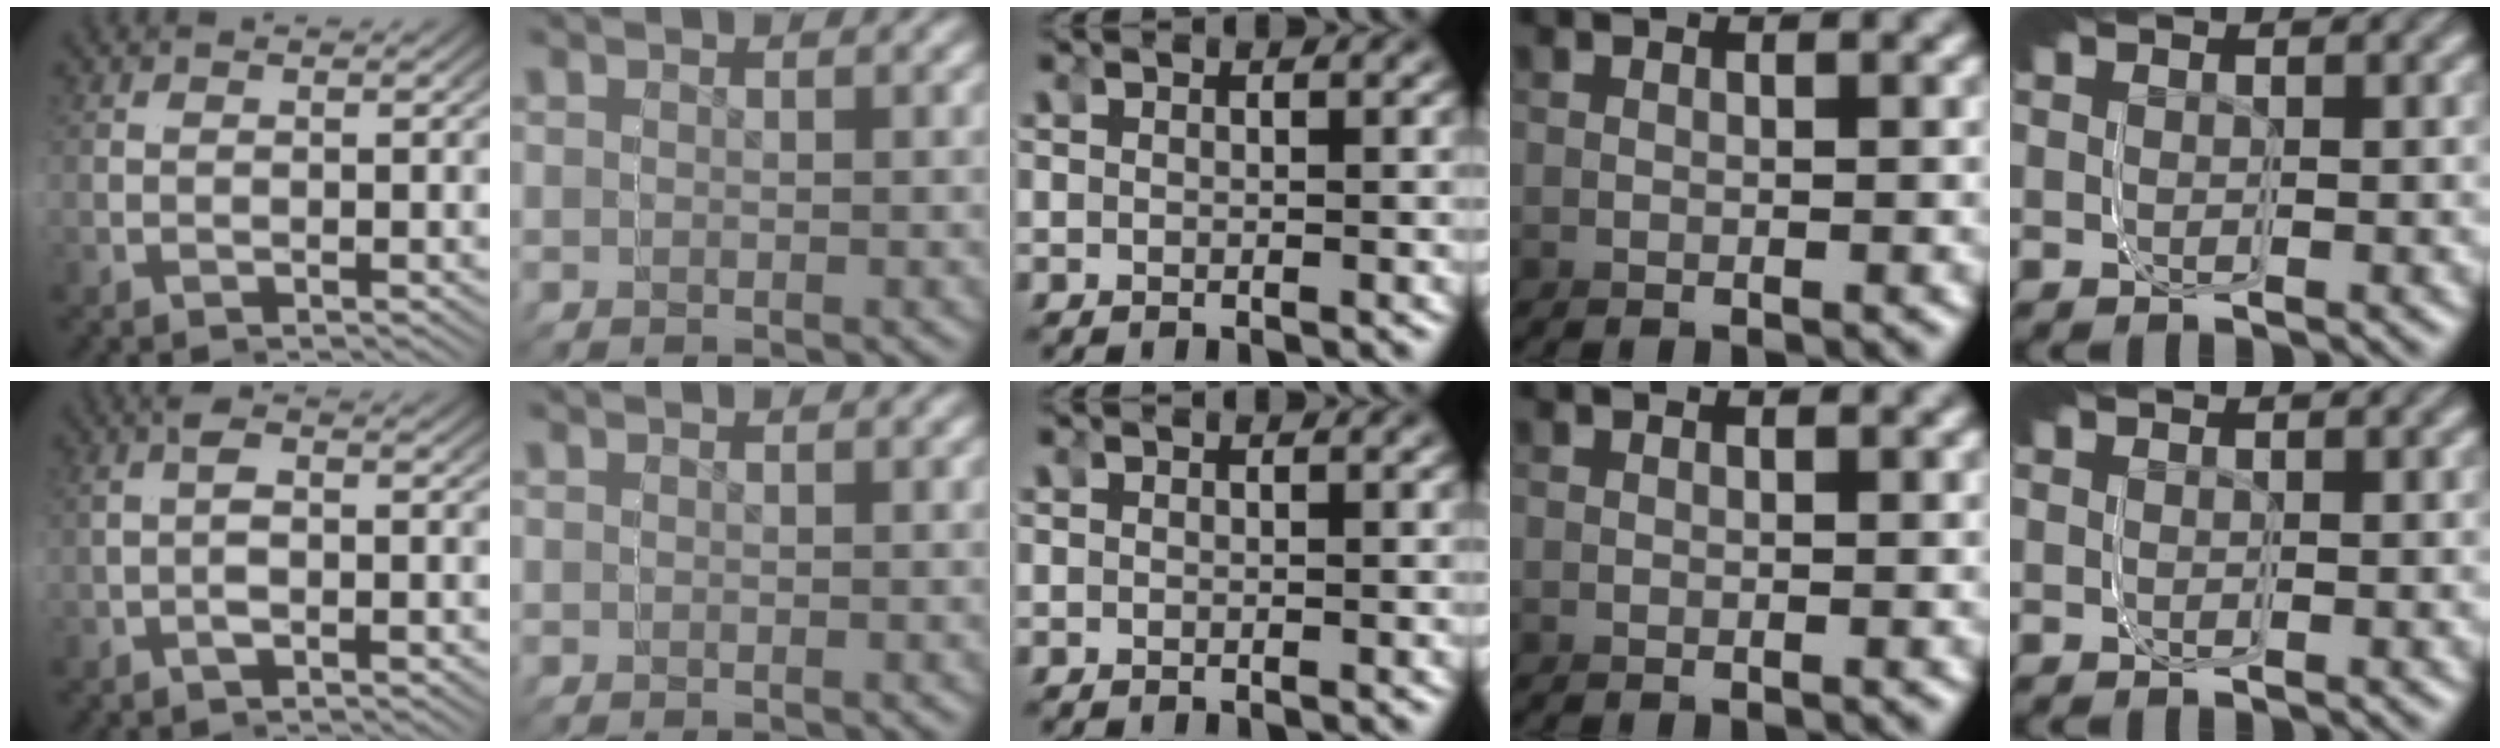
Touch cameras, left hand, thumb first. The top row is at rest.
{"thumb": {"total": 2.5, "force": [-1.2, 1.2, 1.9], "torque": [-0.037, 0.002, -0.032]}}